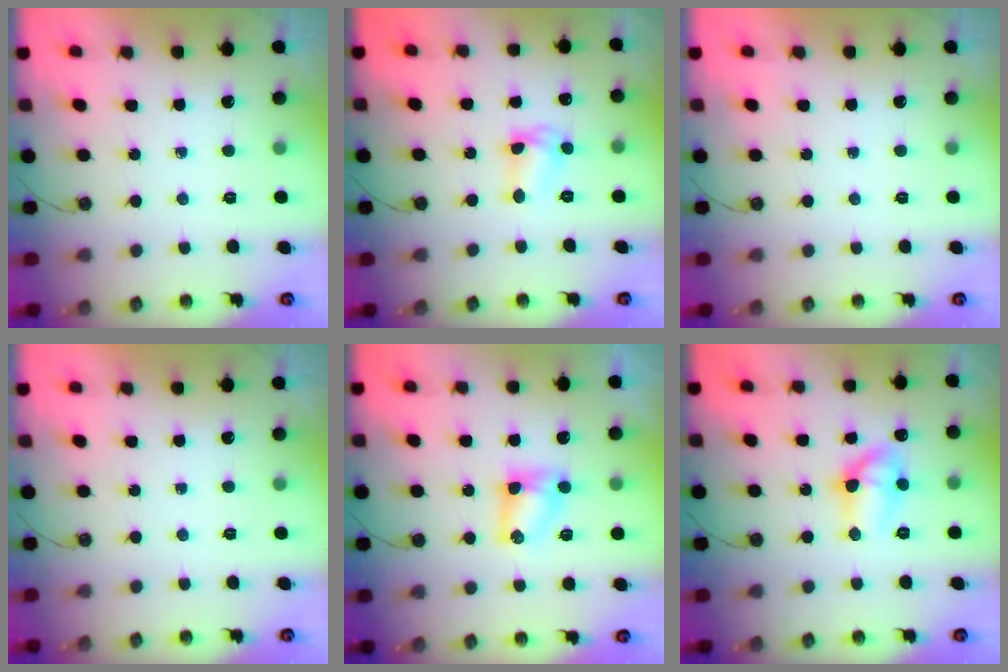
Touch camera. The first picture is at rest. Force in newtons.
{"total": 5.8, "press": 5.8, "slide": 0.5}
{"total": 0.0}
{"total": 0.0}
{"total": 5.0, "press": 4.9, "slide": 0.5}
{"total": 10.7, "press": 10.7, "slide": 0.7}